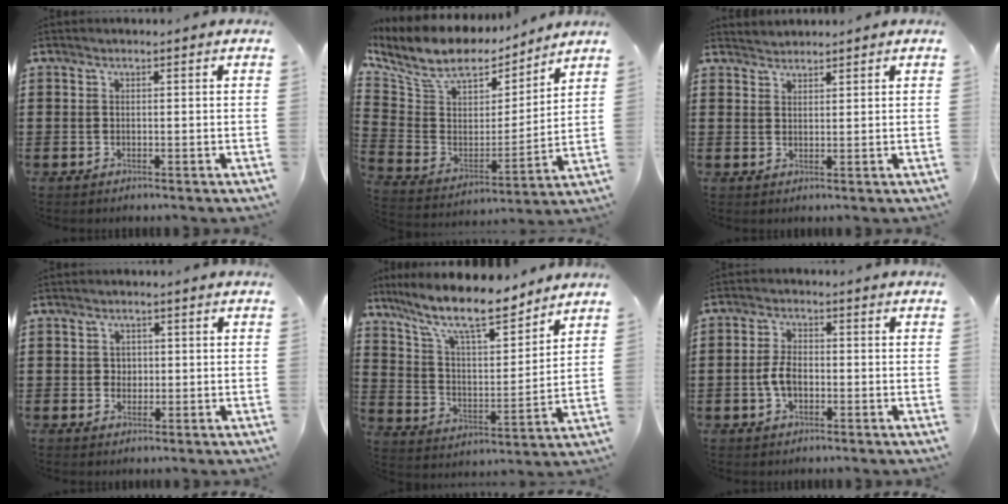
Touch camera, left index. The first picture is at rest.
{"total": 10.2, "force": [8.0, 4.4, 4.5], "torque": [-0.129, -0.047, 0.143]}
{"total": 1.5, "force": [1.5, 0.1, -0.3], "torque": [0.000, 0.002, 0.031]}
{"total": 1.7, "force": [0.1, 1.6, 0.5], "torque": [-0.016, 0.009, 0.000]}
{"total": 12.0, "force": [9.9, 2.3, 6.5], "torque": [-0.162, -0.044, 0.173]}
{"total": 4.3, "force": [-0.9, 2.3, 3.5], "torque": [-0.085, -0.002, -0.023]}